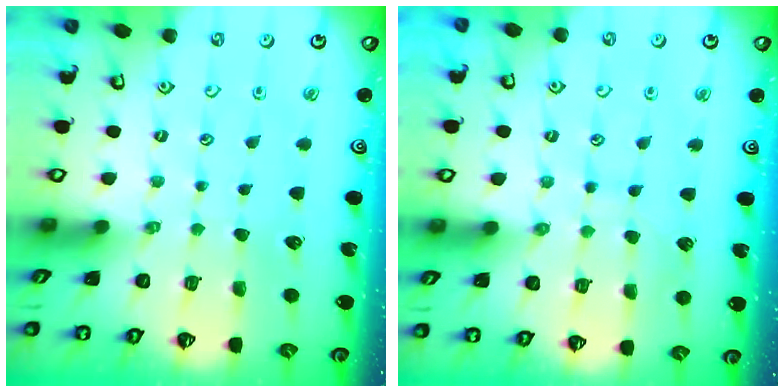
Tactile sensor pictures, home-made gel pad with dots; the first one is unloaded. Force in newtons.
{"total": 5.9, "press": 5.9, "slide": 0.5}